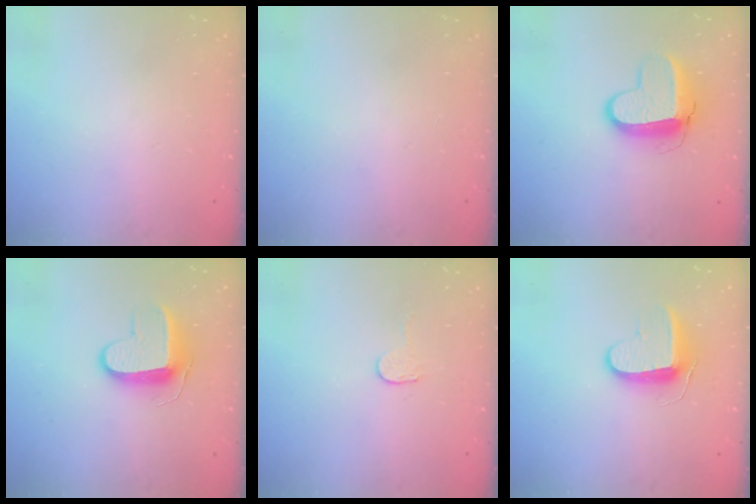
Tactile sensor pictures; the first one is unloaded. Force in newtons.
{"total": 0.0}
{"total": 11.1, "press": 11.0, "slide": 1.0}
{"total": 10.0, "press": 10.0, "slide": 1.1}
{"total": 2.3, "press": 2.3, "slide": 0.2}
{"total": 10.4, "press": 10.3, "slide": 0.9}